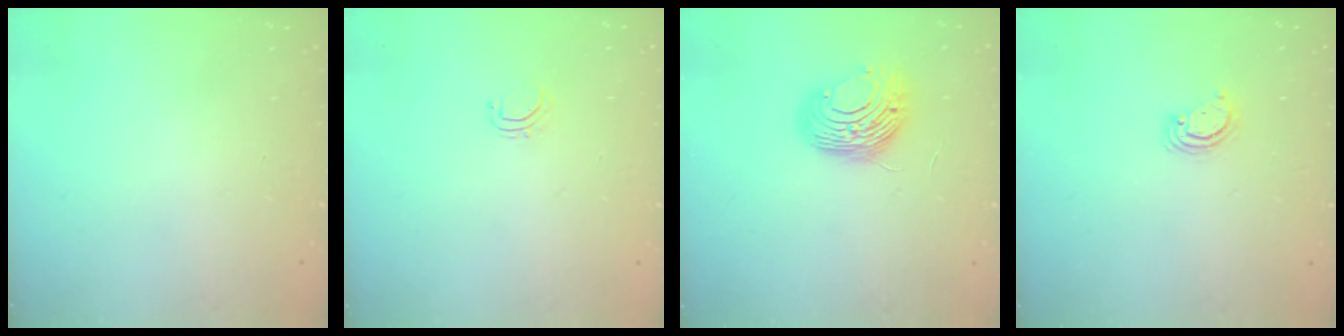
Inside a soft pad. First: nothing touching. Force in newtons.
{"total": 3.8, "press": 3.8, "slide": 0.2}
{"total": 9.7, "press": 9.7, "slide": 0.1}
{"total": 2.6, "press": 2.6, "slide": 0.3}